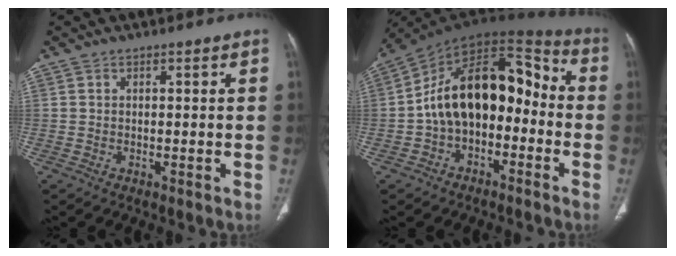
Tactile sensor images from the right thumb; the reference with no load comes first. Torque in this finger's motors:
{"motor_torque": [2.48, 2.53, 1.47, -1.30, 0.28]}